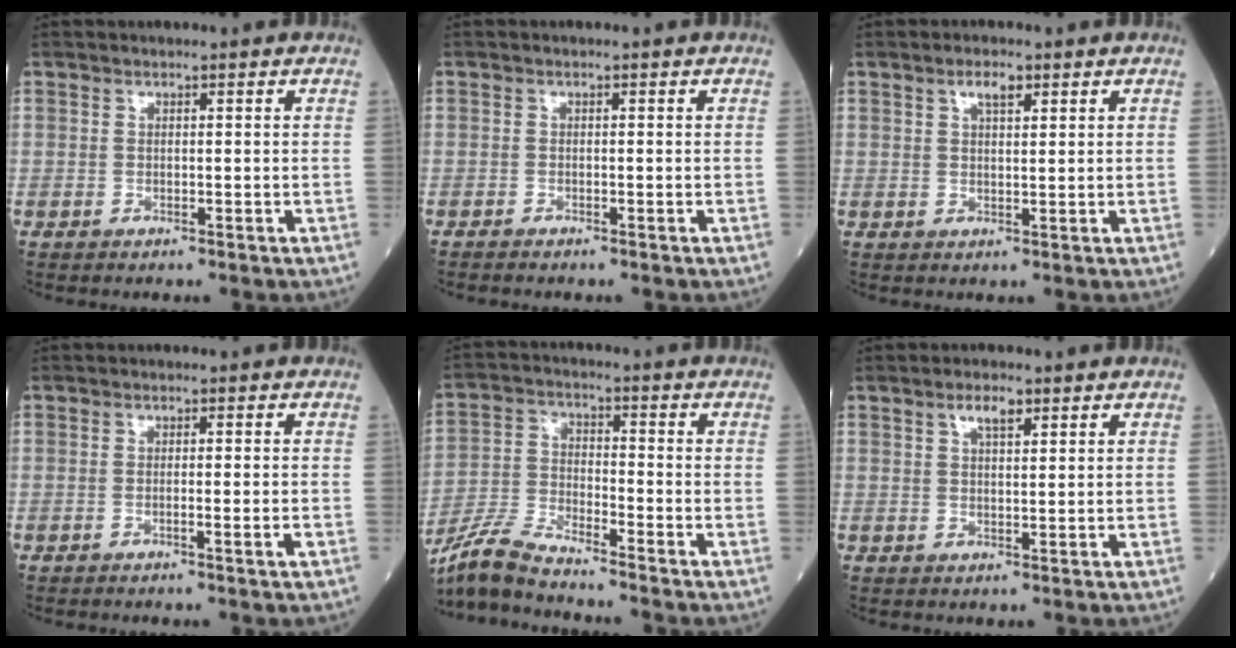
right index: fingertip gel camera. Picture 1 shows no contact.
{"total": 1.3, "force": [-1.2, 0.2, 0.6], "torque": [-0.016, -0.004, -0.017]}
{"total": 2.7, "force": [1.5, 0.8, 2.0], "torque": [-0.041, 0.002, 0.028]}
{"total": 1.8, "force": [-0.8, -0.2, 1.7], "torque": [-0.031, -0.003, -0.012]}
{"total": 8.3, "force": [-7.8, 0.0, 2.9], "torque": [-0.072, -0.019, -0.156]}
{"total": 2.9, "force": [1.7, 0.8, 2.2], "torque": [-0.045, 0.003, 0.030]}